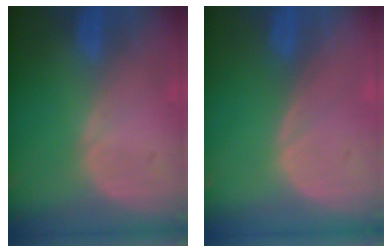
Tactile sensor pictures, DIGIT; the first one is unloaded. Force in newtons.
{"total": 0.0}